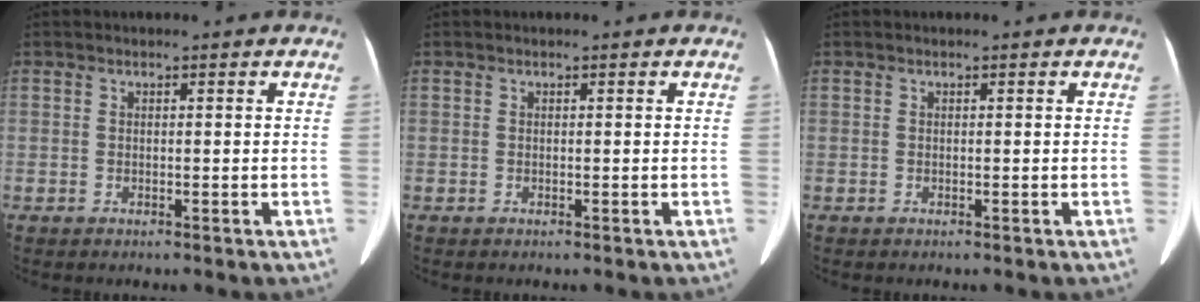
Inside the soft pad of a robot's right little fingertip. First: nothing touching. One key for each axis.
{"total": 0.0}
{"total": 0.0}